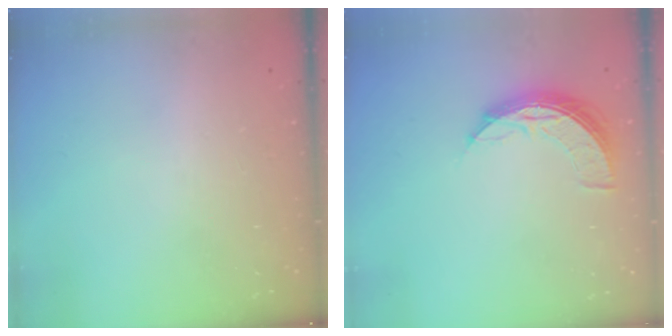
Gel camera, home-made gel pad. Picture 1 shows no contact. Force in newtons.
{"total": 7.7, "press": 7.6, "slide": 0.7}